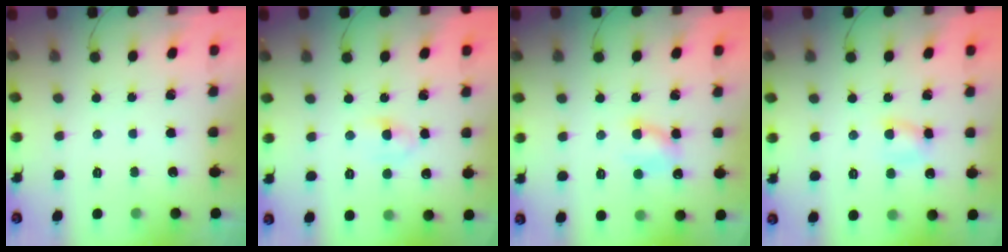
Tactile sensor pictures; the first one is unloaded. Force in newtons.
{"total": 3.6, "press": 3.3, "slide": 1.3}
{"total": 6.0, "press": 5.9, "slide": 0.8}
{"total": 4.7, "press": 4.6, "slide": 0.8}